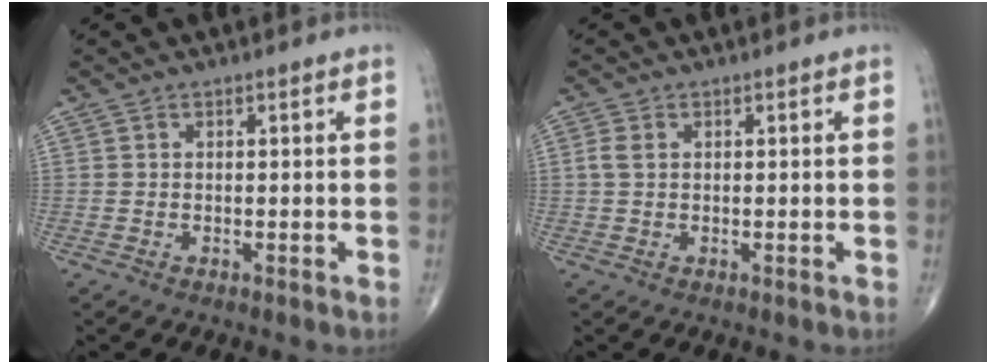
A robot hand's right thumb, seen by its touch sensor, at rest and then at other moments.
{"total": 1.9, "force": [0.4, 1.2, 1.3], "torque": [-0.037, 0.006, 0.008]}